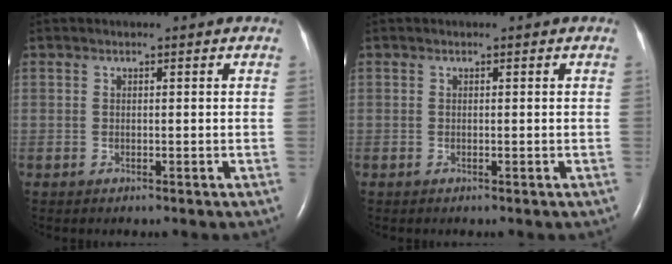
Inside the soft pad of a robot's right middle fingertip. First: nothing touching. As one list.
[{"total": 0.0}]